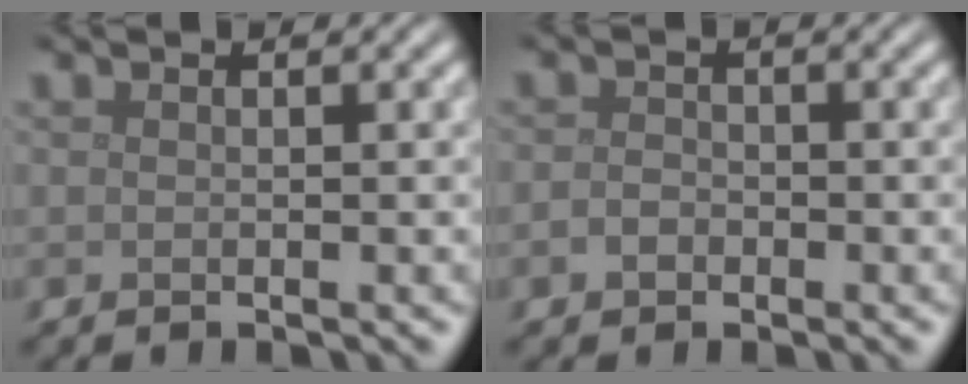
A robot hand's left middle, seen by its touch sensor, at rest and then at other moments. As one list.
[{"total": 1.3, "force": [-0.6, 1.0, 0.5], "torque": [-0.010, 0.000, -0.014]}]